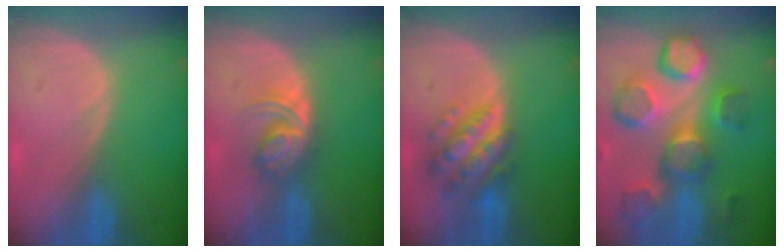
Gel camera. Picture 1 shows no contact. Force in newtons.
{"total": 6.0, "press": 5.0, "slide": 3.2}
{"total": 7.6, "press": 7.6, "slide": 0.6}
{"total": 12.4, "press": 11.1, "slide": 5.6}